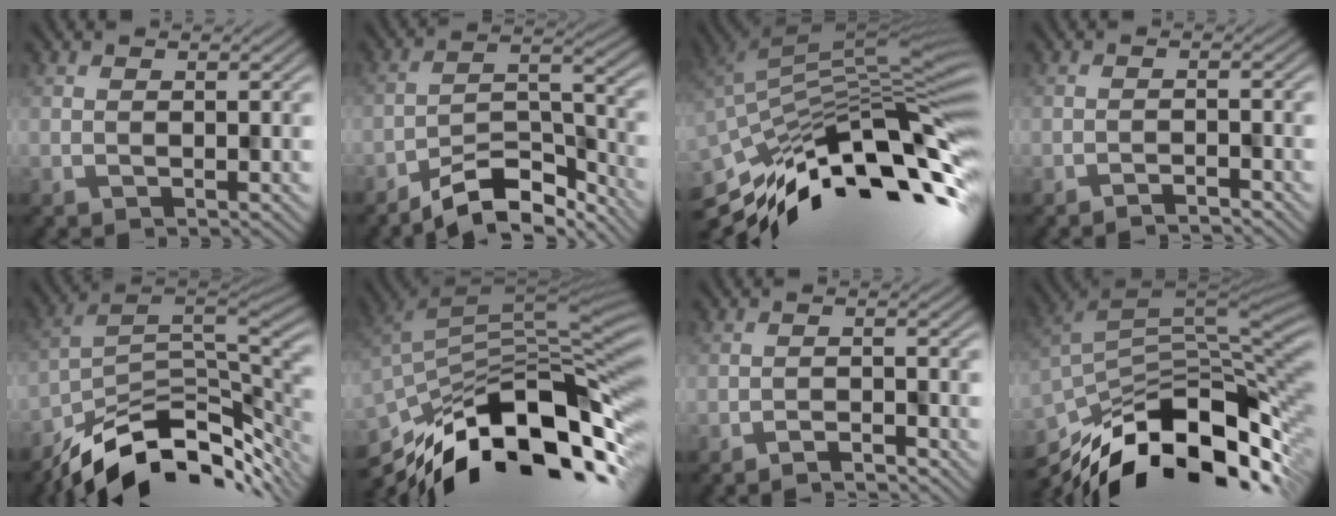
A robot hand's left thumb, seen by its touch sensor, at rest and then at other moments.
{"total": 9.3, "force": [-7.6, 2.6, 4.7], "torque": [-0.075, 0.005, -0.143]}
{"total": 15.9, "force": [-8.6, 4.7, 12.6], "torque": [-0.236, 0.002, -0.158]}
{"total": 1.7, "force": [-1.6, 0.1, 0.7], "torque": [-0.008, 0.005, -0.032]}
{"total": 12.6, "force": [-8.9, 4.8, 7.5], "torque": [-0.136, -0.003, -0.147]}
{"total": 15.1, "force": [-9.2, 5.3, 10.7], "torque": [-0.223, -0.003, -0.162]}
{"total": 2.2, "force": [-2.0, 0.1, 0.8], "torque": [-0.011, 0.005, -0.039]}
{"total": 16.3, "force": [-9.6, 6.8, 11.2], "torque": [-0.224, -0.025, -0.162]}